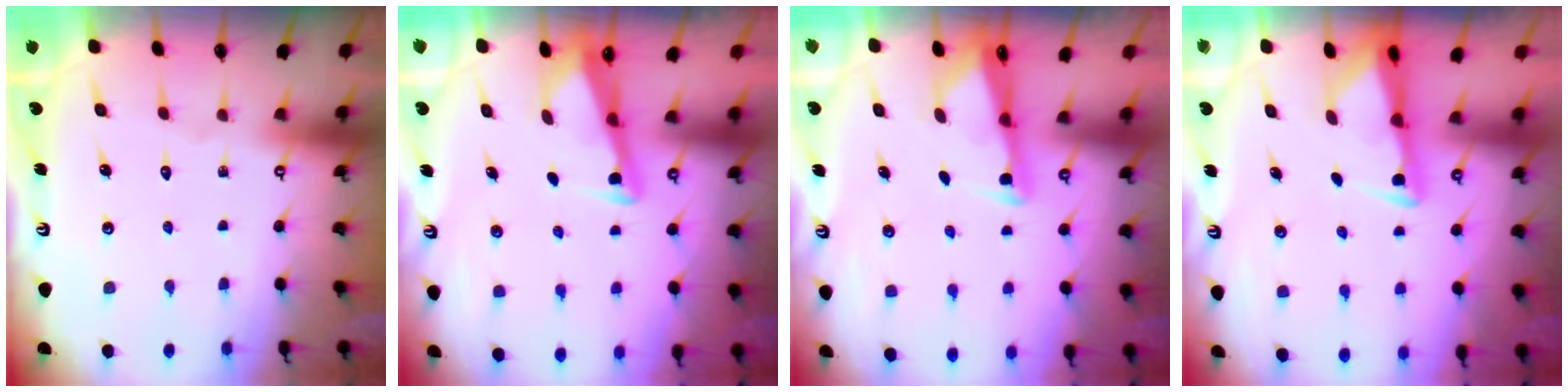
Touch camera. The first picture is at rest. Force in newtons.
{"total": 3.1, "press": 3.1, "slide": 0.4}
{"total": 2.7, "press": 2.7, "slide": 0.4}
{"total": 3.2, "press": 3.1, "slide": 0.5}